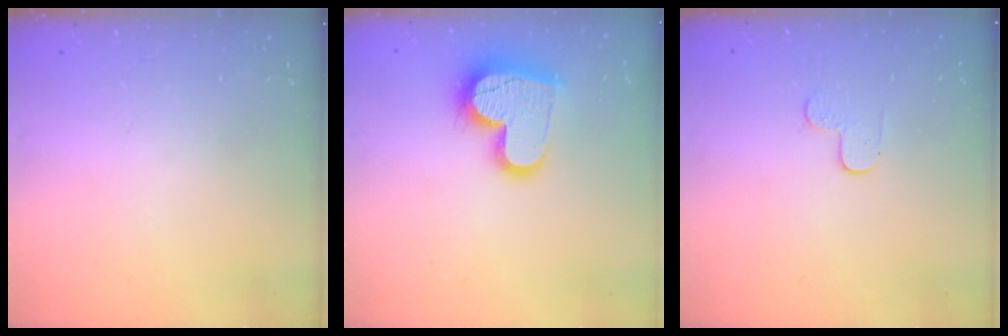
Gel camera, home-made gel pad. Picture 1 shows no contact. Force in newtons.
{"total": 16.5, "press": 16.5, "slide": 1.1}
{"total": 3.7, "press": 3.7, "slide": 0.4}